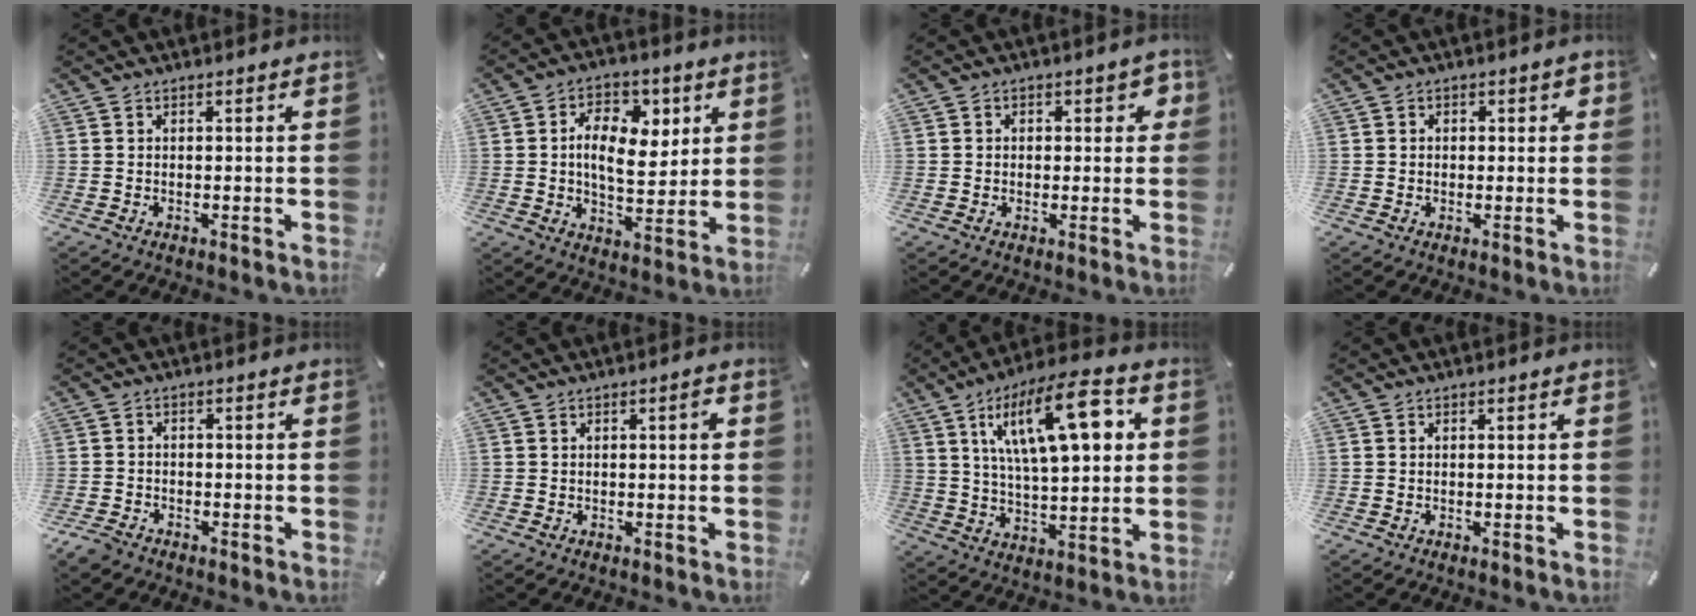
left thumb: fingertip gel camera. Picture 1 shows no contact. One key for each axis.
{"total": 12.1, "fx": 2.8, "fy": 7.6, "fz": 9.0, "tx": -0.134, "ty": 0.002, "tz": 0.048}
{"total": 3.2, "fx": 0.2, "fy": 2.6, "fz": 1.9, "tx": -0.013, "ty": 0.000, "tz": -0.004}
{"total": 1.7, "fx": -0.3, "fy": 1.5, "fz": 0.7, "tx": -0.005, "ty": 0.006, "tz": -0.010}
{"total": 2.8, "fx": -2.1, "fy": 1.6, "fz": 0.9, "tx": -0.028, "ty": 0.007, "tz": -0.045}
{"total": 1.7, "fx": 0.3, "fy": 0.4, "fz": 1.7, "tx": -0.025, "ty": 0.001, "tz": 0.001}
{"total": 19.6, "fx": 7.5, "fy": 7.2, "fz": 16.6, "tx": -0.284, "ty": -0.015, "tz": 0.111}
{"total": 0.0}